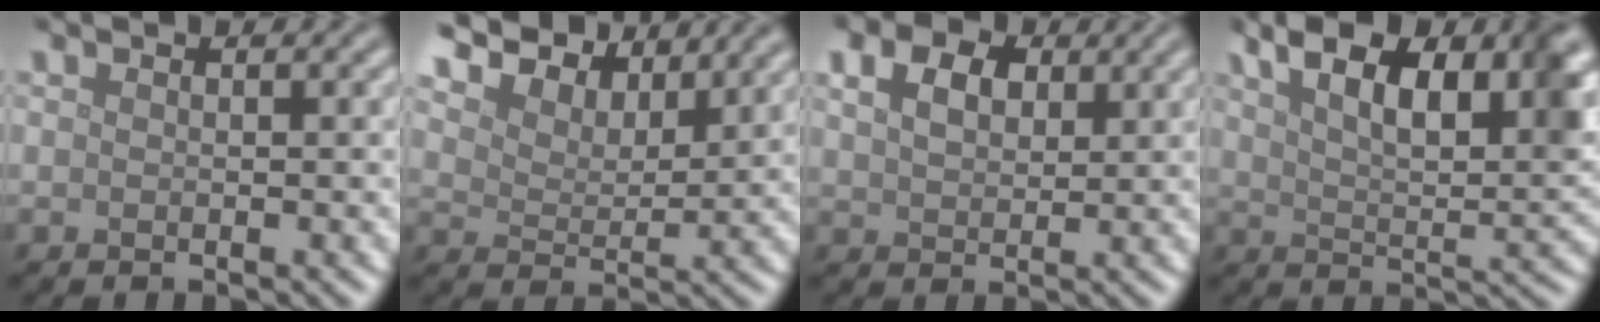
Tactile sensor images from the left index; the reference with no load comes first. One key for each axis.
{"total": 8.4, "fx": 7.0, "fy": 3.1, "fz": 3.5, "tx": -0.079, "ty": 0.010, "tz": 0.107}
{"total": 4.7, "fx": 2.3, "fy": 3.0, "fz": 2.8, "tx": -0.055, "ty": 0.016, "tz": 0.026}
{"total": 10.7, "fx": 5.4, "fy": 4.3, "fz": 8.2, "tx": -0.117, "ty": 0.013, "tz": 0.087}